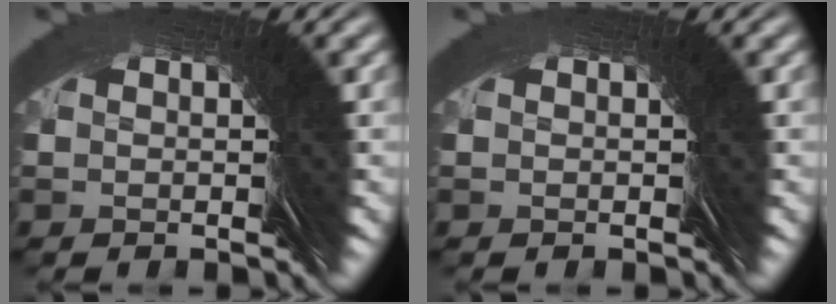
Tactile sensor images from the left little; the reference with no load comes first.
{"total": 0.0}